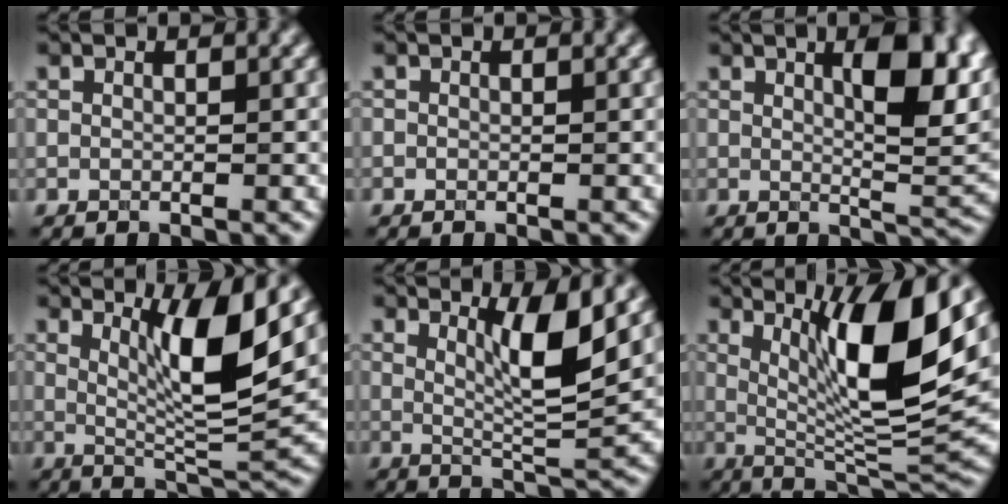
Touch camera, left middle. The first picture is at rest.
{"total": 0.0}
{"total": 7.7, "force": [2.4, 2.4, 6.9], "torque": [-0.088, 0.003, 0.046]}
{"total": 6.9, "force": [2.4, 1.3, 6.3], "torque": [-0.103, -0.013, 0.050]}
{"total": 4.9, "force": [1.9, 0.9, 4.5], "torque": [-0.072, -0.010, 0.041]}
{"total": 10.4, "force": [3.5, 2.3, 9.6], "torque": [-0.145, -0.018, 0.074]}